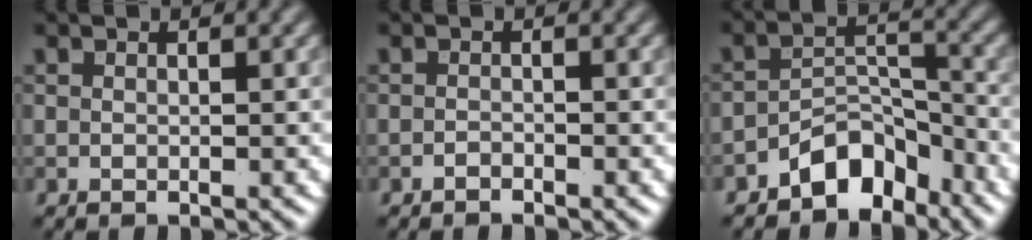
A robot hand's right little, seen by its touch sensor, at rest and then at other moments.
{"total": 0.5, "force": [-0.5, 0.2, 0.1], "torque": [-0.001, 0.001, -0.011]}
{"total": 4.7, "force": [-3.6, 2.3, 1.9], "torque": [-0.015, 0.011, -0.069]}